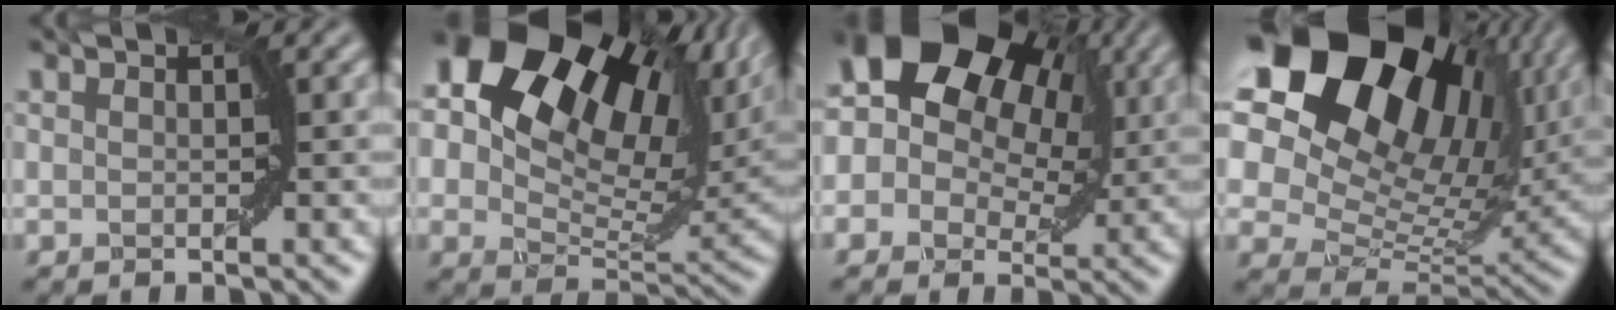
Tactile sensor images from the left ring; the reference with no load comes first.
{"total": 16.9, "force": [7.6, 10.6, 10.7], "torque": [-0.185, 0.030, 0.139]}
{"total": 15.9, "force": [6.4, 11.3, 9.2], "torque": [-0.143, 0.064, 0.070]}
{"total": 18.8, "force": [10.2, 11.5, 10.7], "torque": [-0.204, 0.039, 0.175]}